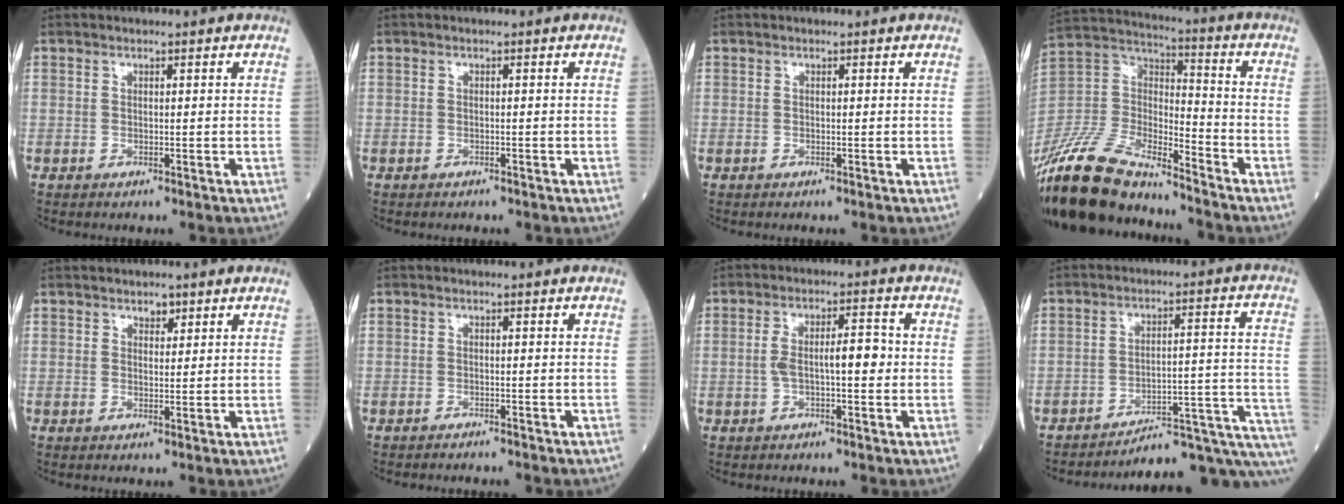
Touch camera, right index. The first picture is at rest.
{"total": 1.0, "force": [-0.7, 0.6, 0.5], "torque": [-0.020, -0.001, -0.006]}
{"total": 0.0}
{"total": 21.5, "force": [-18.4, 5.9, 9.3], "torque": [-0.231, -0.004, -0.349]}
{"total": 2.2, "force": [1.4, 1.3, 1.1], "torque": [-0.025, 0.002, 0.026]}
{"total": 4.3, "force": [-3.8, 1.2, 1.8], "torque": [-0.031, -0.007, -0.045]}
{"total": 6.5, "force": [-0.3, 2.1, 6.2], "torque": [-0.128, 0.026, -0.005]}
{"total": 15.9, "force": [-14.5, 1.5, 6.4], "torque": [-0.028, 0.055, -0.195]}